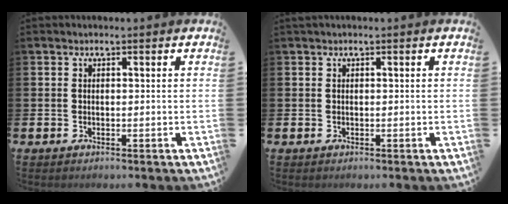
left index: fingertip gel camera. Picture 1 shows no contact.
{"total": 0.0}